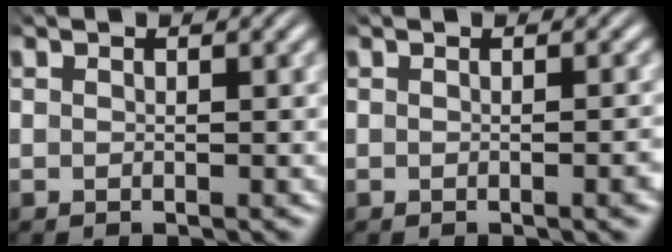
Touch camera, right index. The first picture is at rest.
{"total": 0.8, "force": [-0.5, -0.1, 0.7], "torque": [-0.006, 0.007, -0.010]}